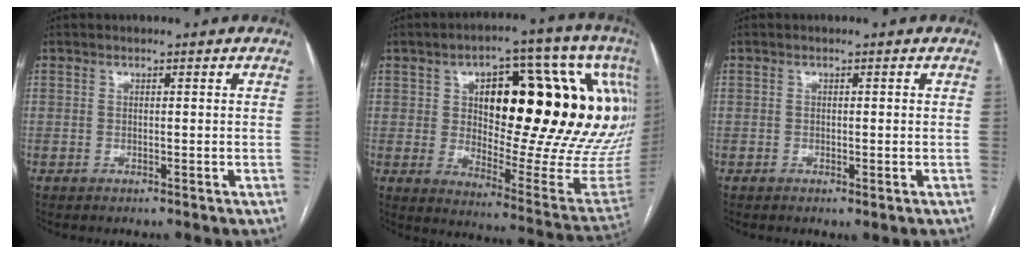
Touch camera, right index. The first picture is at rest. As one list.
[{"total": 33.3, "force": [8.1, 10.1, 30.7], "torque": [-0.339, 0.068, 0.149]}, {"total": 0.9, "force": [-0.2, 0.5, 0.7], "torque": [-0.012, -0.003, 0.000]}]